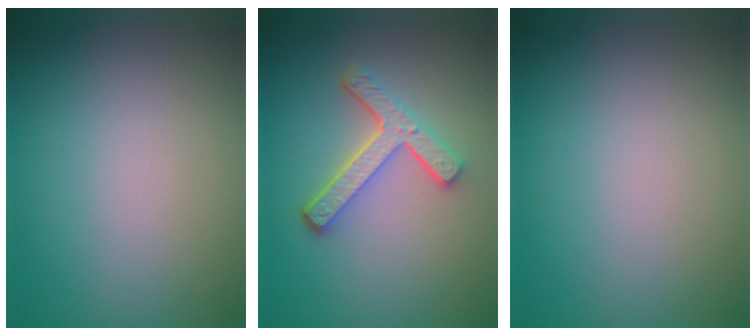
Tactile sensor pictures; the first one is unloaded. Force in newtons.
{"total": 4.5, "press": 3.4, "slide": 2.8}
{"total": 0.0}